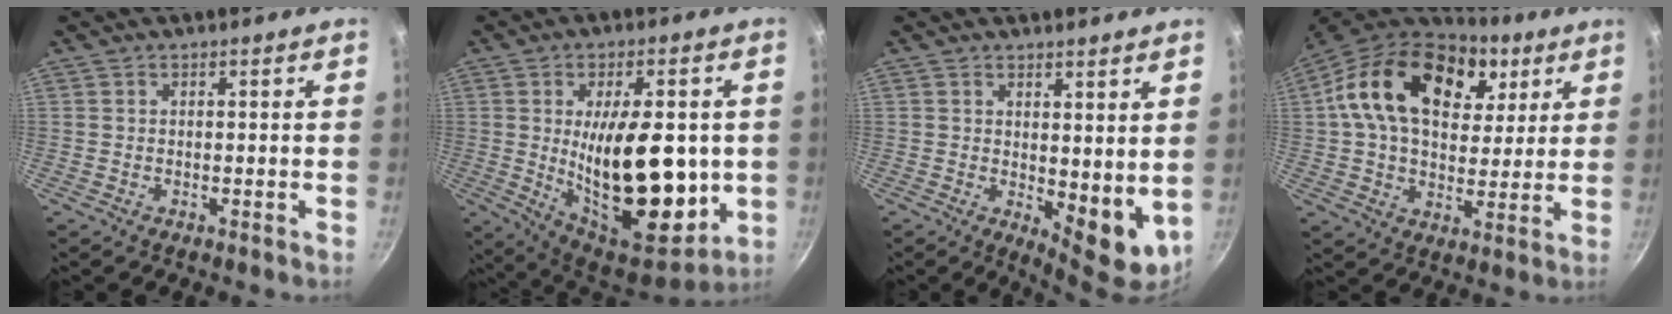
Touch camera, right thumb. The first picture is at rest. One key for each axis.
{"total": 23.4, "fx": -1.0, "fy": 11.1, "fz": 20.5, "tx": -0.284, "ty": -0.027, "tz": -0.004}
{"total": 8.7, "fx": 1.7, "fy": 4.0, "fz": 7.5, "tx": -0.090, "ty": -0.022, "tz": 0.033}
{"total": 23.5, "fx": 8.5, "fy": 15.5, "fz": 15.6, "tx": -0.248, "ty": -0.005, "tz": 0.128}